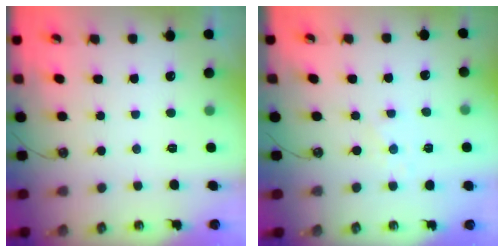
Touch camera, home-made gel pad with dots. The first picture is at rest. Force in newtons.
{"total": 2.7, "press": 2.7, "slide": 0.4}